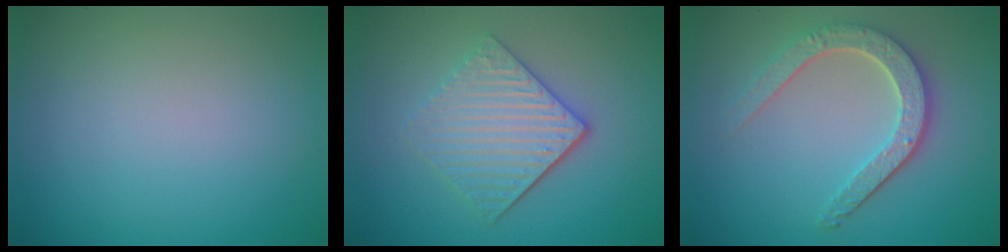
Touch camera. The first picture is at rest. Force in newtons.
{"total": 4.7, "press": 3.6, "slide": 3.0}
{"total": 4.5, "press": 3.6, "slide": 2.7}